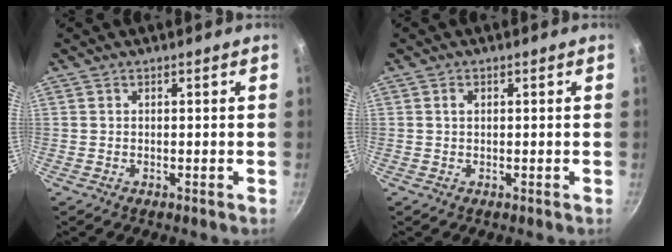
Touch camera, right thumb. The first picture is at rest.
{"total": 1.3, "force": [0.4, 0.9, 0.9], "torque": [-0.012, 0.004, 0.006]}